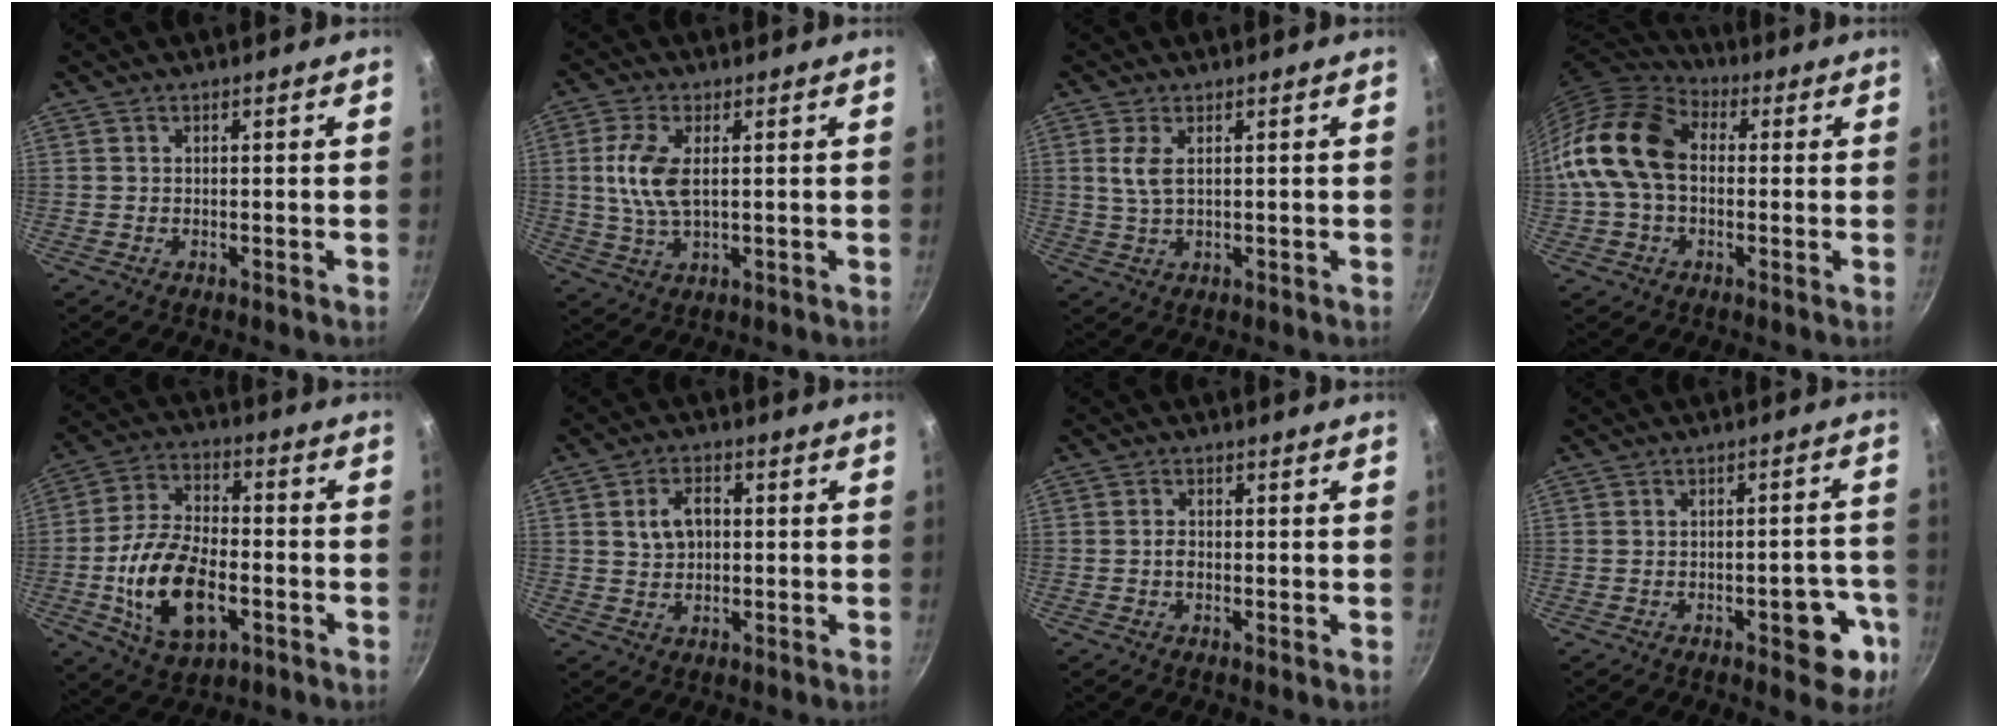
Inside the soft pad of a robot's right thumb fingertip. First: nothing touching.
{"total": 8.1, "force": [1.1, 3.8, 7.1], "torque": [-0.144, 0.001, 0.021]}
{"total": 3.7, "force": [1.0, 1.6, 3.2], "torque": [-0.067, -0.005, 0.021]}
{"total": 16.3, "force": [0.3, 11.5, 11.6], "torque": [-0.204, 0.035, -0.012]}
{"total": 15.2, "force": [-4.0, 8.4, 12.0], "torque": [-0.211, 0.021, -0.067]}
{"total": 5.6, "force": [0.8, 3.9, 3.9], "torque": [-0.054, 0.009, 0.015]}
{"total": 1.4, "force": [-0.3, 0.7, 1.2], "torque": [-0.025, 0.003, -0.010]}
{"total": 8.6, "force": [-3.7, 3.8, 6.8], "torque": [-0.053, 0.027, -0.042]}